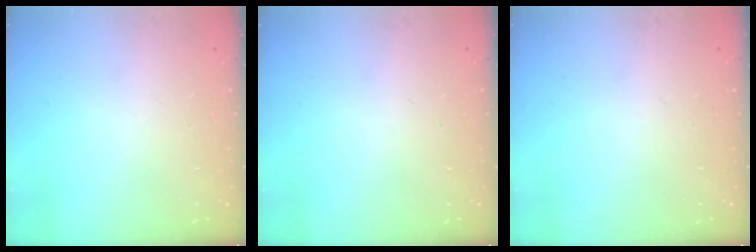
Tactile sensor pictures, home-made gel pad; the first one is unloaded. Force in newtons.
{"total": 0.0}
{"total": 0.0}